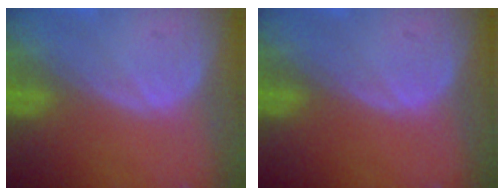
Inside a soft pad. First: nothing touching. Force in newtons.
{"total": 0.0}